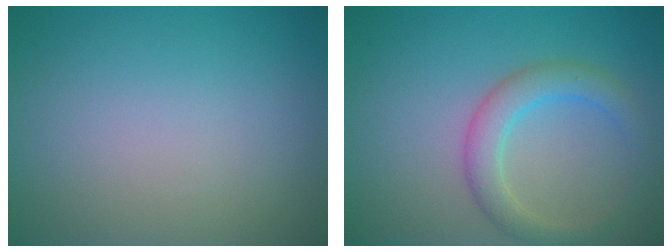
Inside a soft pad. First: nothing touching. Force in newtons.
{"total": 3.4, "press": 3.4, "slide": 0.1}